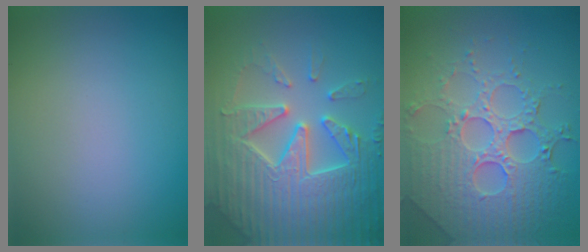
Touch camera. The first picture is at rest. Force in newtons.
{"total": 7.7, "press": 7.5, "slide": 1.6}
{"total": 7.9, "press": 5.8, "slide": 5.4}